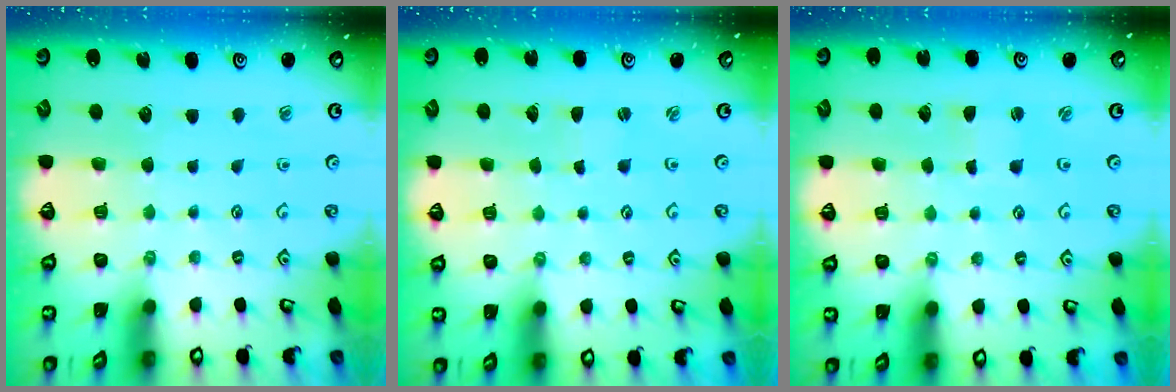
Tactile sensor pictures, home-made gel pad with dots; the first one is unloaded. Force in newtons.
{"total": 0.0}
{"total": 1.8, "press": 1.7, "slide": 0.4}